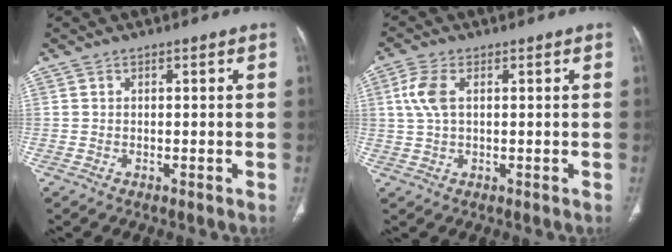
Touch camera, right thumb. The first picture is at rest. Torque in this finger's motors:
{"motor_torque": [0.03, 0.08, 0.16, -0.16, 0.07]}